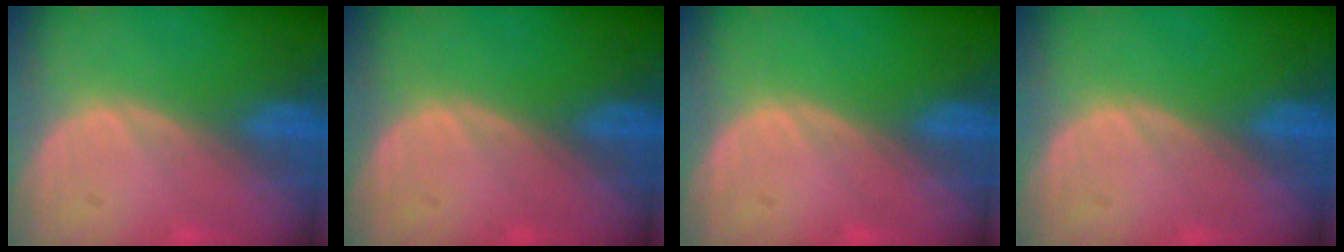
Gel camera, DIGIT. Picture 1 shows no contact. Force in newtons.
{"total": 0.0}
{"total": 0.0}
{"total": 0.0}